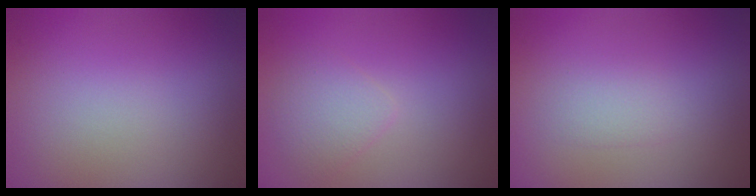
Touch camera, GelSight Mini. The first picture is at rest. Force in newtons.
{"total": 2.0, "press": 1.9, "slide": 0.1}
{"total": 1.2, "press": 1.2, "slide": 0.3}